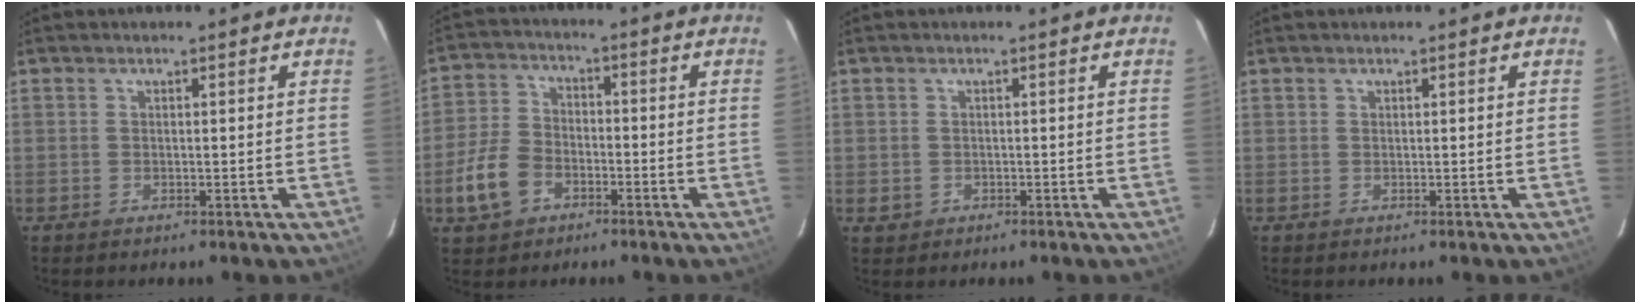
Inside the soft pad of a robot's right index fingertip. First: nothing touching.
{"total": 9.1, "force": [-4.1, 6.5, 4.9], "torque": [-0.121, 0.011, -0.077]}
{"total": 2.0, "force": [-0.4, 2.0, 0.3], "torque": [-0.007, 0.001, -0.002]}
{"total": 0.0}